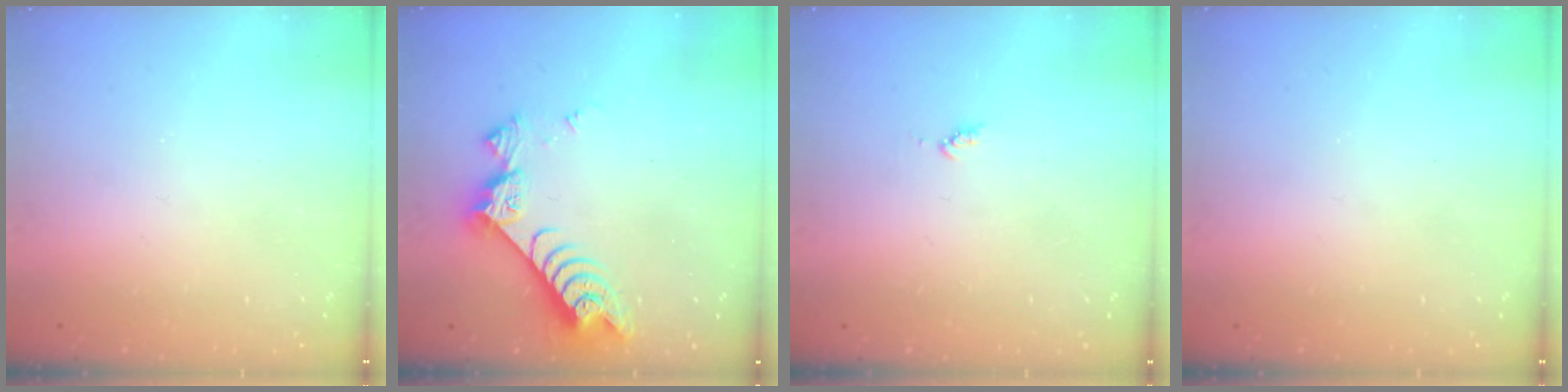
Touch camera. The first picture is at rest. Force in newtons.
{"total": 9.1, "press": 9.0, "slide": 1.3}
{"total": 3.6, "press": 3.6, "slide": 0.5}
{"total": 0.0}